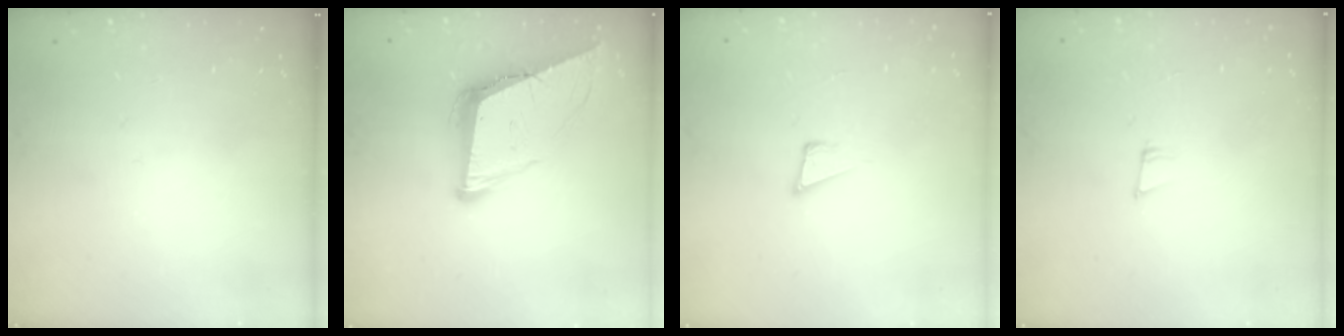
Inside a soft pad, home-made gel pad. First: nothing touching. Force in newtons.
{"total": 10.9, "press": 10.3, "slide": 3.6}
{"total": 4.0, "press": 2.8, "slide": 2.9}
{"total": 5.8, "press": 4.7, "slide": 3.4}